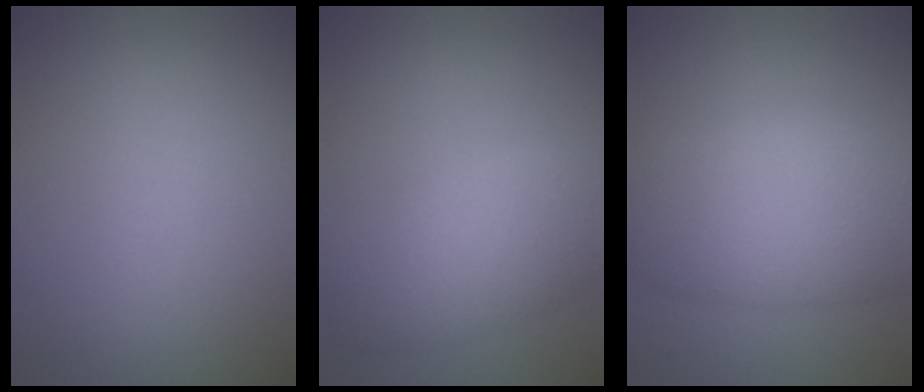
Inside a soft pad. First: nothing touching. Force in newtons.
{"total": 4.7, "press": 4.7, "slide": 0.1}
{"total": 7.9, "press": 7.9, "slide": 0.4}